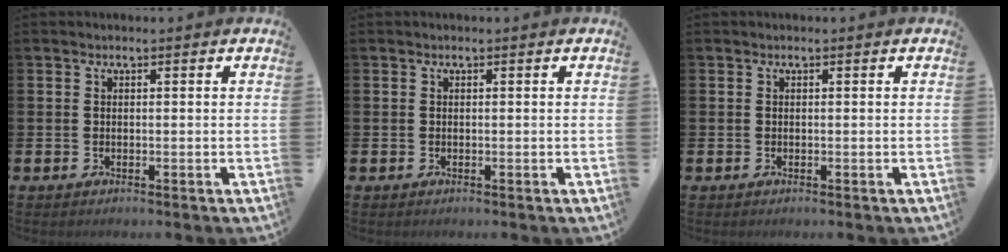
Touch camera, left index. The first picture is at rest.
{"total": 0.0}
{"total": 0.0}